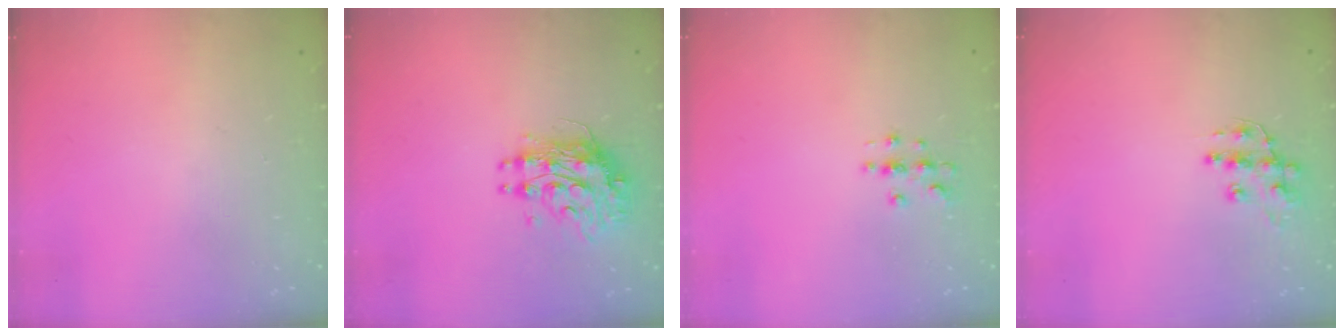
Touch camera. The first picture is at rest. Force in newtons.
{"total": 10.3, "press": 10.2, "slide": 1.0}
{"total": 3.4, "press": 3.4, "slide": 0.4}
{"total": 10.8, "press": 10.7, "slide": 0.8}